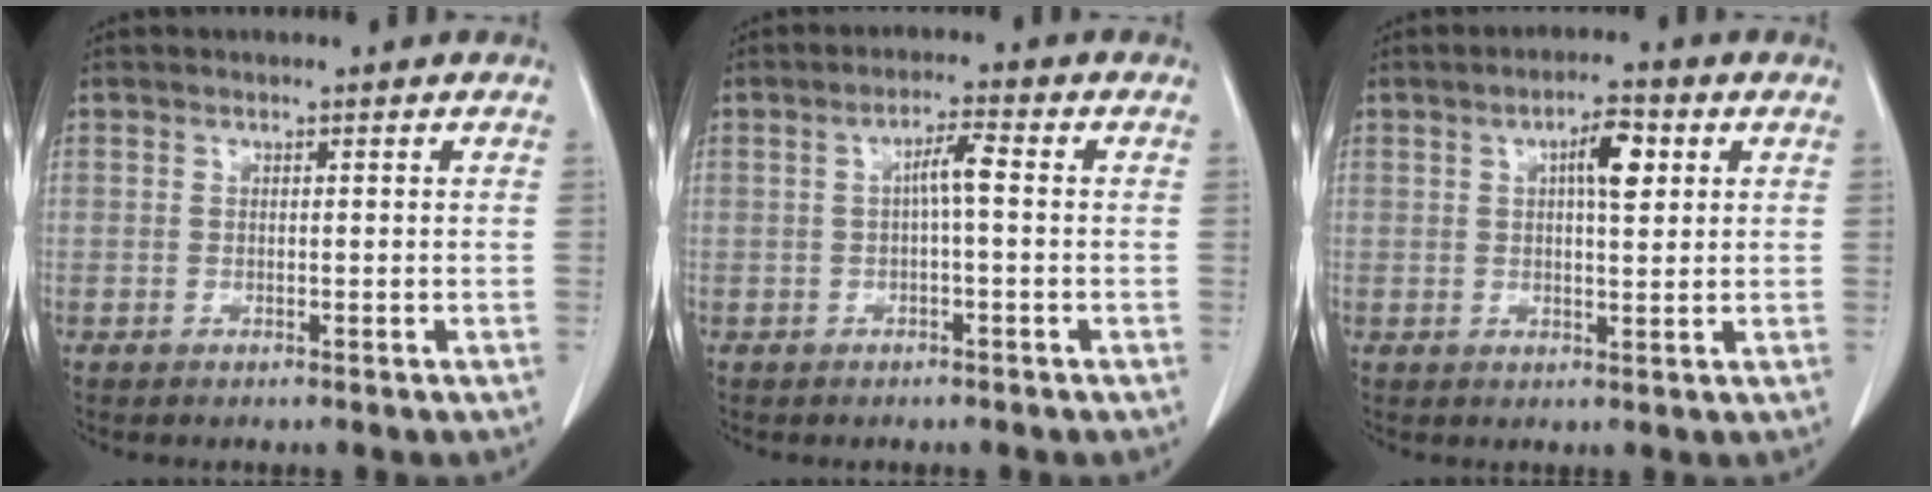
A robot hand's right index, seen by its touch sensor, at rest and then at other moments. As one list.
[{"total": 3.2, "force": [0.0, 0.3, 3.2], "torque": [-0.057, 0.008, 0.001]}, {"total": 5.3, "force": [1.8, 1.5, 4.8], "torque": [-0.080, 0.007, 0.028]}]